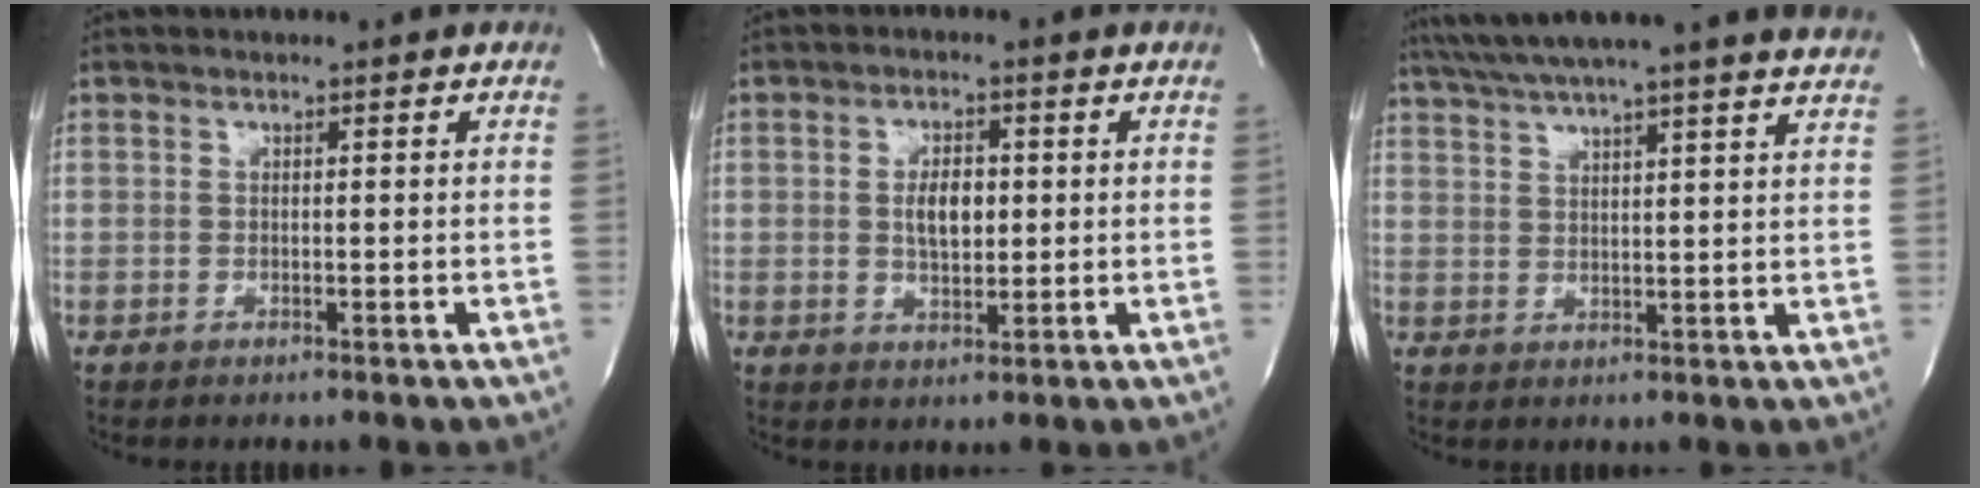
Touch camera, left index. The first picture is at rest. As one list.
[{"total": 4.7, "force": [0.4, 2.4, 4.0], "torque": [-0.073, 0.003, 0.012]}, {"total": 22.9, "force": [20.5, -0.2, 10.0], "torque": [-0.171, -0.004, 0.266]}]